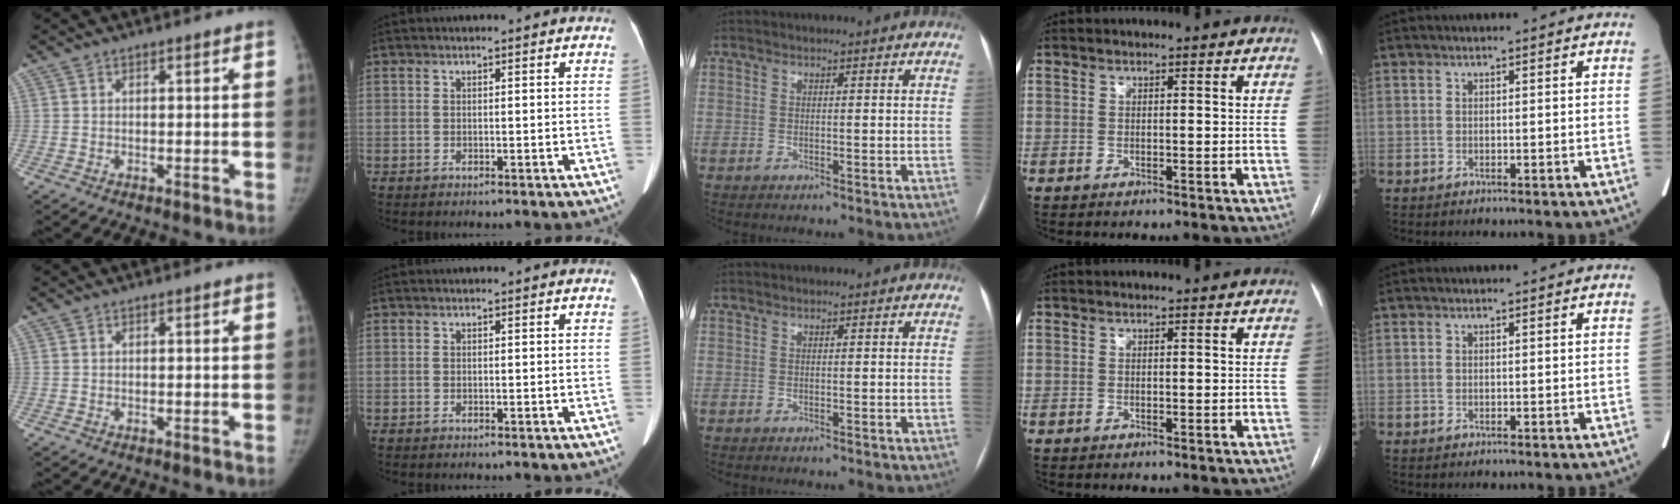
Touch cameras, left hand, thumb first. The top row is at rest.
{}